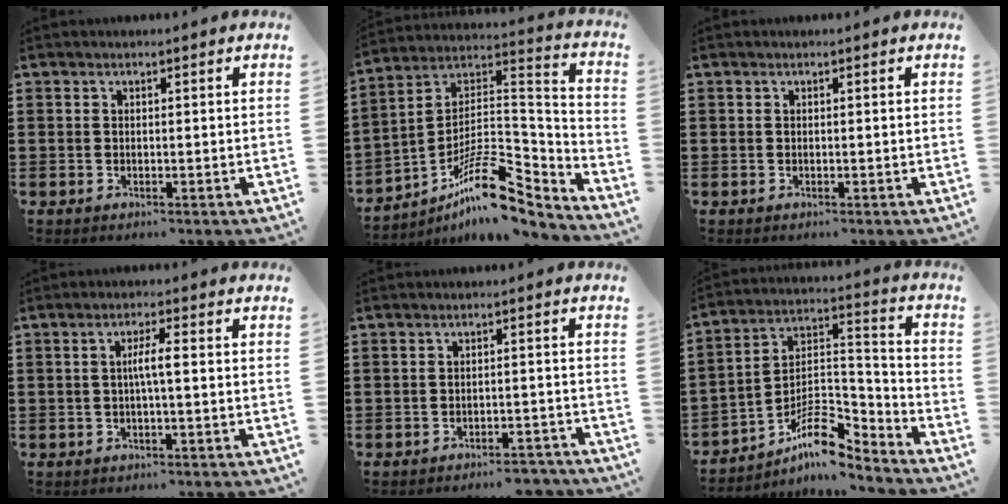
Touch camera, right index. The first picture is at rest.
{"total": 13.6, "force": [-8.7, 5.3, 9.0], "torque": [-0.148, 0.024, -0.158]}
{"total": 0.0}
{"total": 2.8, "force": [-0.2, 0.1, 2.8], "torque": [-0.054, -0.001, -0.006]}
{"total": 3.1, "force": [-3.0, 0.0, 0.6], "torque": [-0.013, 0.001, -0.063]}
{"total": 9.8, "force": [-6.7, 3.9, 6.0], "torque": [-0.112, 0.006, -0.127]}